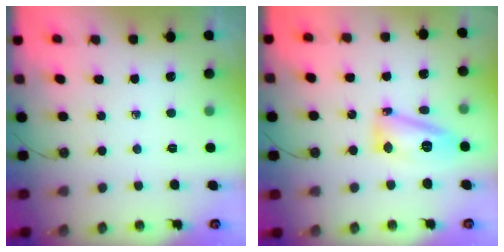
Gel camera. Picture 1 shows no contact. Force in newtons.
{"total": 13.5, "press": 13.4, "slide": 1.4}